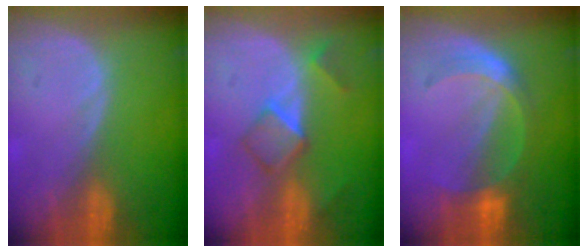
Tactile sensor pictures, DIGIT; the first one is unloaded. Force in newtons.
{"total": 5.2, "press": 4.6, "slide": 2.5}
{"total": 5.5, "press": 5.3, "slide": 1.6}